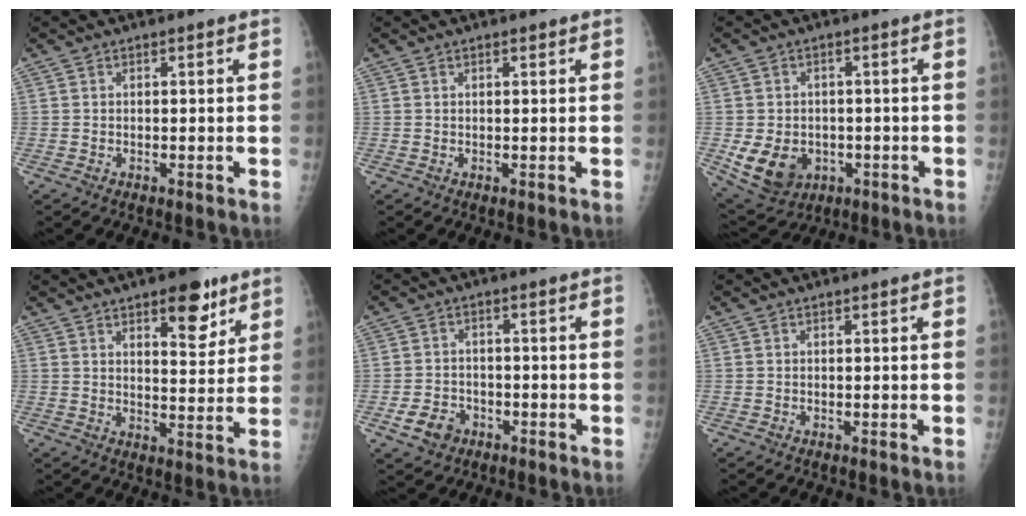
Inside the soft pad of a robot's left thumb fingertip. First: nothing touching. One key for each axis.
{"total": 0.8, "fx": 0.5, "fy": 0.3, "fz": 0.5, "tx": -0.008, "ty": -0.001, "tz": 0.006}
{"total": 9.9, "fx": -2.5, "fy": 7.9, "fz": 5.4, "tx": -0.084, "ty": 0.006, "tz": -0.022}
{"total": 9.5, "fx": 5.7, "fy": 3.8, "fz": 6.6, "tx": -0.069, "ty": -0.033, "tz": 0.082}
{"total": 5.1, "fx": -2.5, "fy": 4.0, "fz": 2.1, "tx": -0.027, "ty": 0.016, "tz": -0.037}
{"total": 0.0}